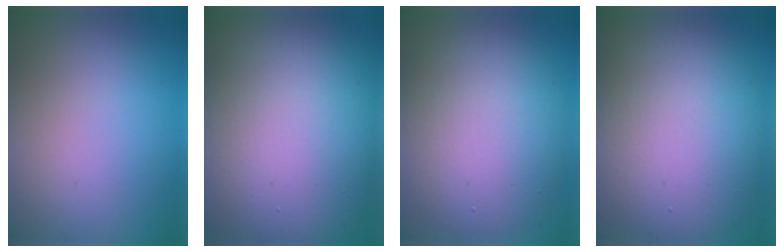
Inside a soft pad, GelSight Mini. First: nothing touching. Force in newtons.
{"total": 16.2, "press": 16.1, "slide": 1.0}
{"total": 9.6, "press": 9.6, "slide": 0.4}
{"total": 11.8, "press": 11.7, "slide": 1.0}